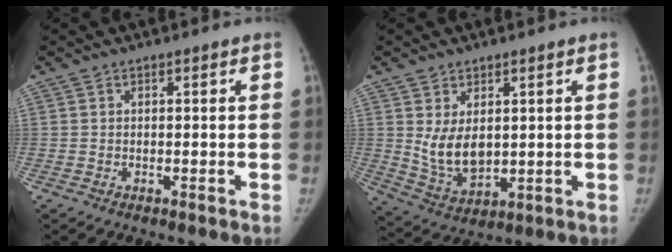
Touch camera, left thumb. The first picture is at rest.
{"total": 7.9, "force": [1.5, 5.2, 5.7], "torque": [-0.084, -0.021, 0.048]}